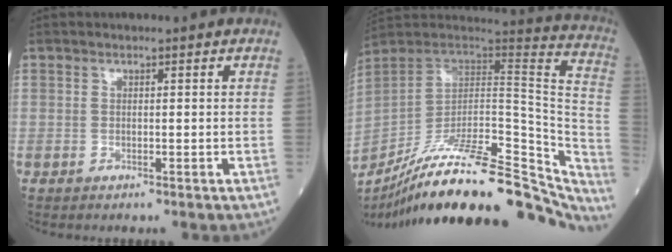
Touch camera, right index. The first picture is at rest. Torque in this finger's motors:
{"motor_torque": [0.34, -1.80, 0.77, 0.15]}